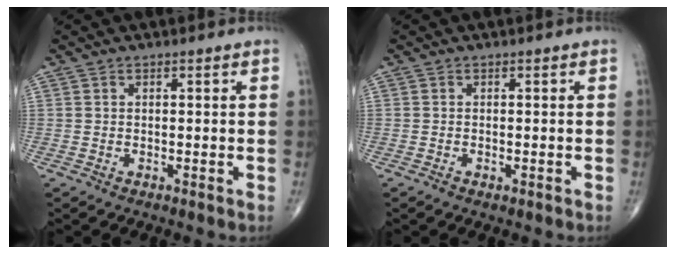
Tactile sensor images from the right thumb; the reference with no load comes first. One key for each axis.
{"total": 0.9, "fx": -0.5, "fy": 0.4, "fz": 0.7, "tx": -0.015, "ty": 0.002, "tz": -0.007}